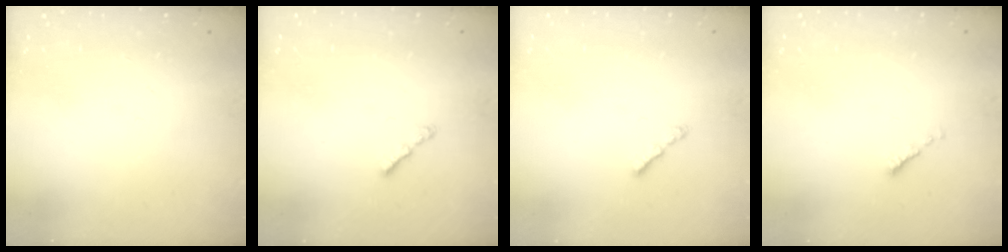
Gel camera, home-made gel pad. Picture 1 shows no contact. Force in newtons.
{"total": 1.6, "press": 1.5, "slide": 0.5}
{"total": 1.6, "press": 1.5, "slide": 0.5}
{"total": 0.6, "press": 0.5, "slide": 0.3}